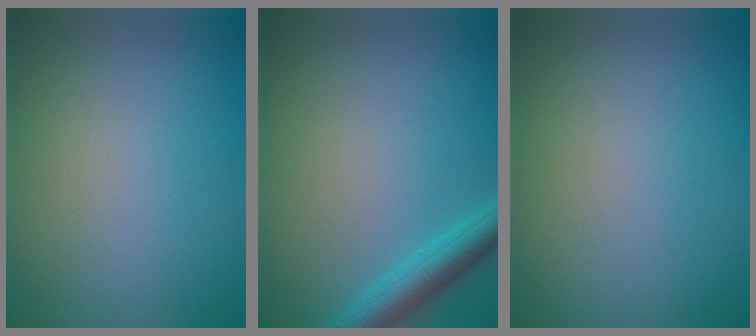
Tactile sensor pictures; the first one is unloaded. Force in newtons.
{"total": 3.6, "press": 3.6, "slide": 0.1}
{"total": 0.0}